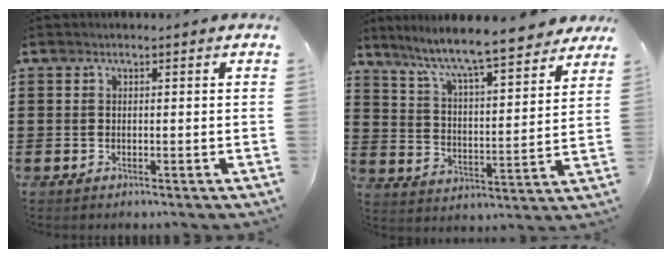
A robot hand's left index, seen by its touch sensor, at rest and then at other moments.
{"total": 7.5, "force": [6.8, -0.2, 3.2], "torque": [-0.090, -0.050, 0.110]}